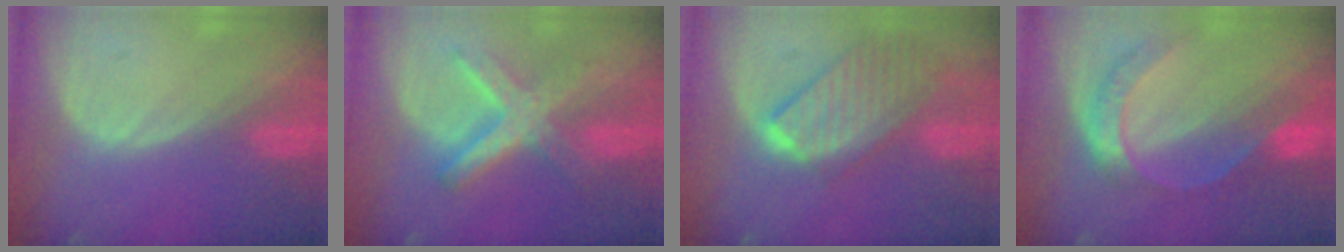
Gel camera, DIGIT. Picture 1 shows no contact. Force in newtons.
{"total": 7.6, "press": 7.6, "slide": 0.5}
{"total": 9.8, "press": 8.6, "slide": 4.7}
{"total": 7.6, "press": 6.3, "slide": 4.3}